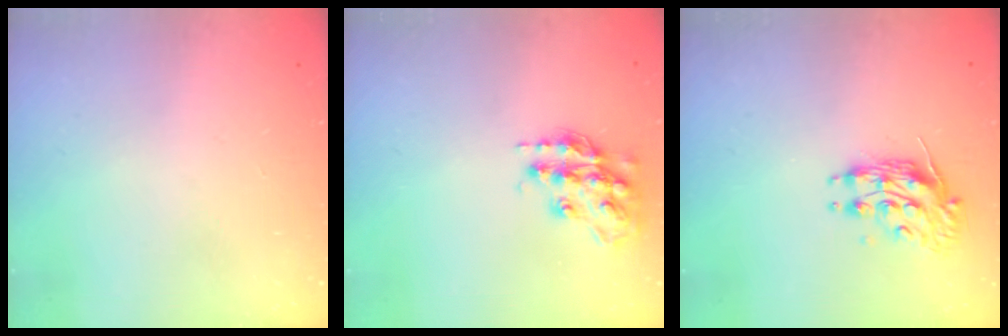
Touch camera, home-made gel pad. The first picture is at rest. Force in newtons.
{"total": 16.0, "press": 16.0, "slide": 1.2}
{"total": 9.8, "press": 9.7, "slide": 0.8}